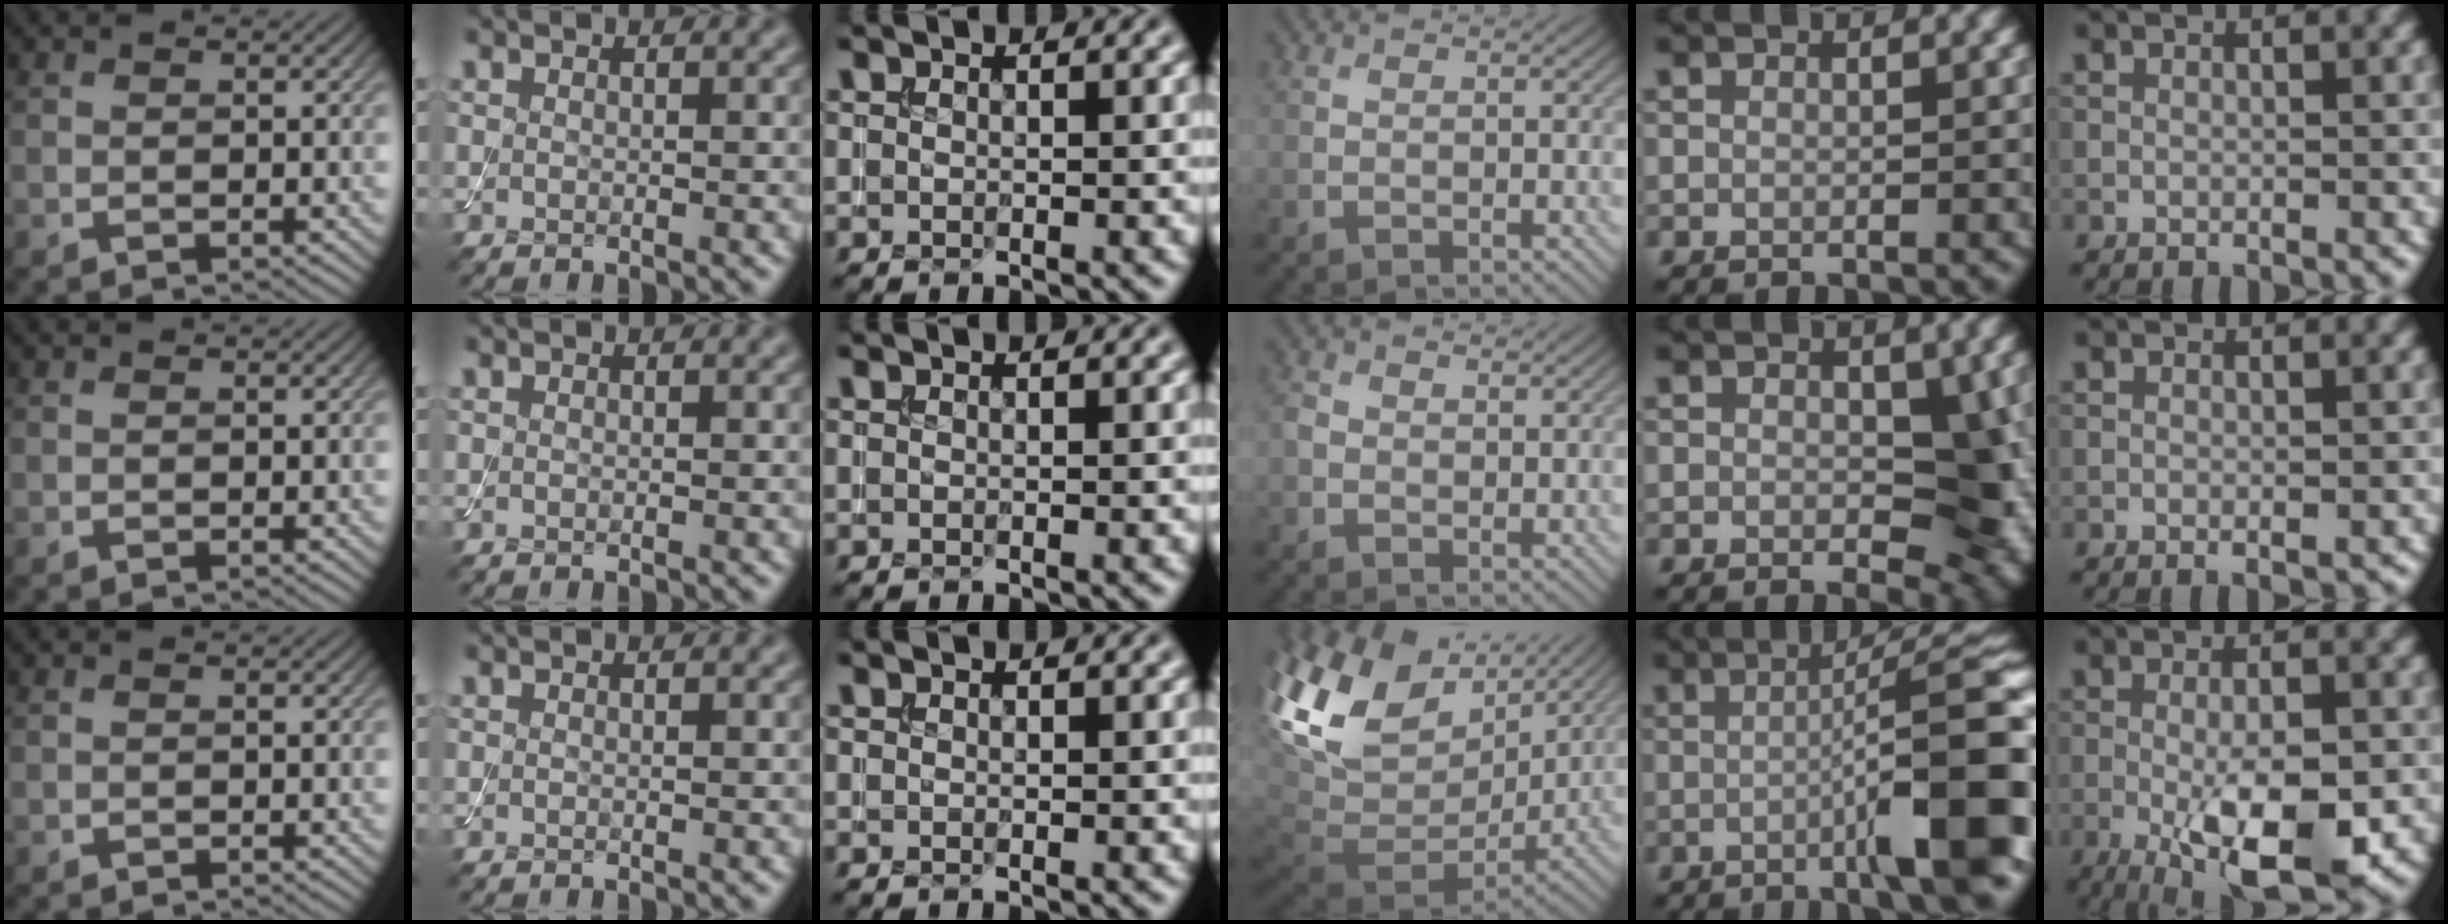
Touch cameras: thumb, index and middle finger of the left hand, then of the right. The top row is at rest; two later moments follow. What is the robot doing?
{"motion": "assemble", "object": "toy tower of hanoi"}